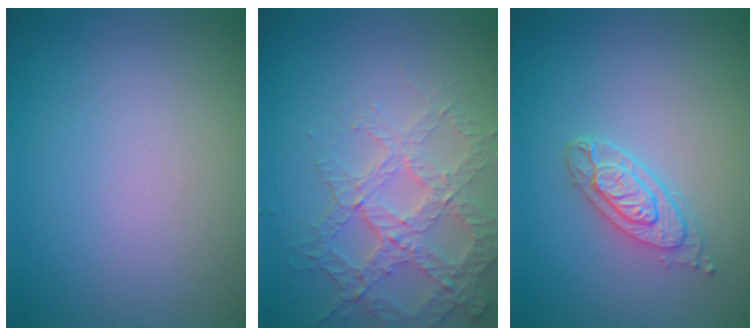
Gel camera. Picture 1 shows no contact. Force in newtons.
{"total": 3.8, "press": 3.7, "slide": 0.9}
{"total": 2.9, "press": 2.5, "slide": 1.5}